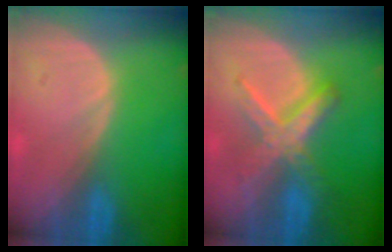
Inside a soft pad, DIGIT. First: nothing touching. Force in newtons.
{"total": 6.4, "press": 6.4, "slide": 0.3}